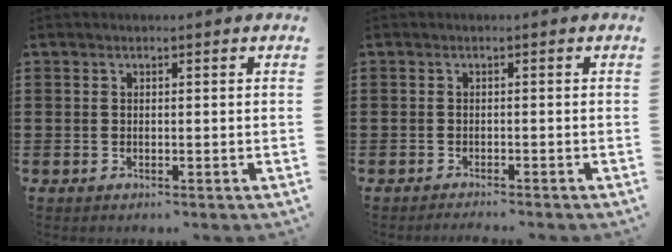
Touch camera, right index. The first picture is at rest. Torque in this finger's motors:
{"motor_torque": [-0.51, 0.24, -1.06, -0.08]}